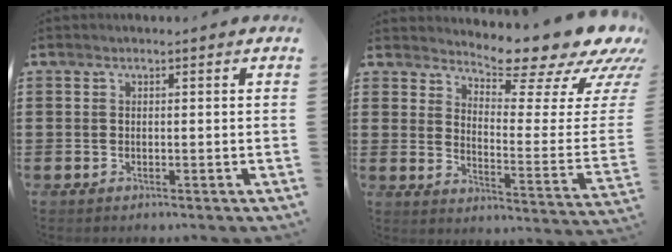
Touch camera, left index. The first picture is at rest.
{"total": 10.0, "force": [8.9, 1.5, 4.5], "torque": [-0.071, -0.088, 0.144]}